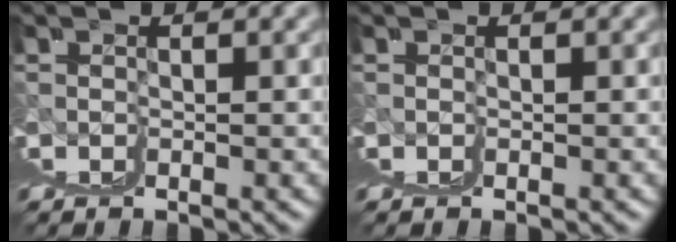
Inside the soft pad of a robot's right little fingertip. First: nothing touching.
{"total": 0.0}